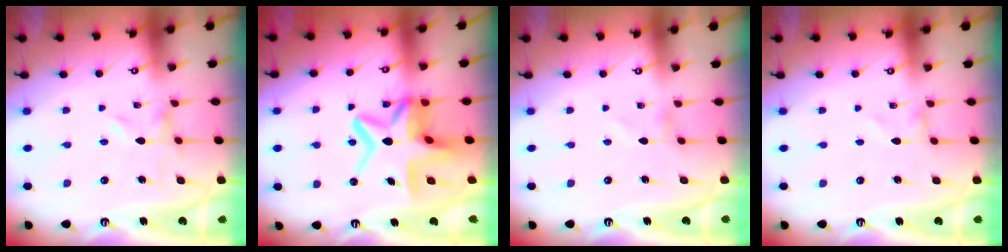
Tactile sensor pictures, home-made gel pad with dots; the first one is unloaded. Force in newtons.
{"total": 15.2, "press": 15.2, "slide": 1.4}
{"total": 1.4, "press": 1.4, "slide": 0.1}
{"total": 0.9, "press": 0.9, "slide": 0.1}